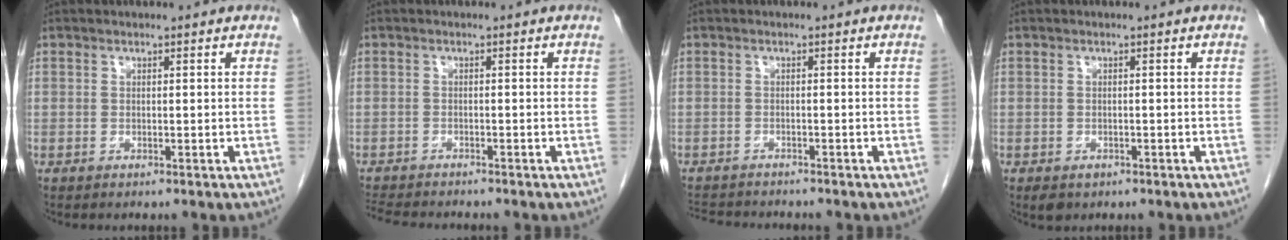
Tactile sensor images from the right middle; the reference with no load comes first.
{"total": 6.2, "force": [-5.8, 0.7, 2.1], "torque": [-0.033, -0.013, -0.093]}
{"total": 6.2, "force": [-5.9, 1.0, 1.7], "torque": [-0.026, -0.007, -0.090]}
{"total": 2.2, "force": [-1.4, 1.5, 0.9], "torque": [-0.015, -0.002, -0.012]}